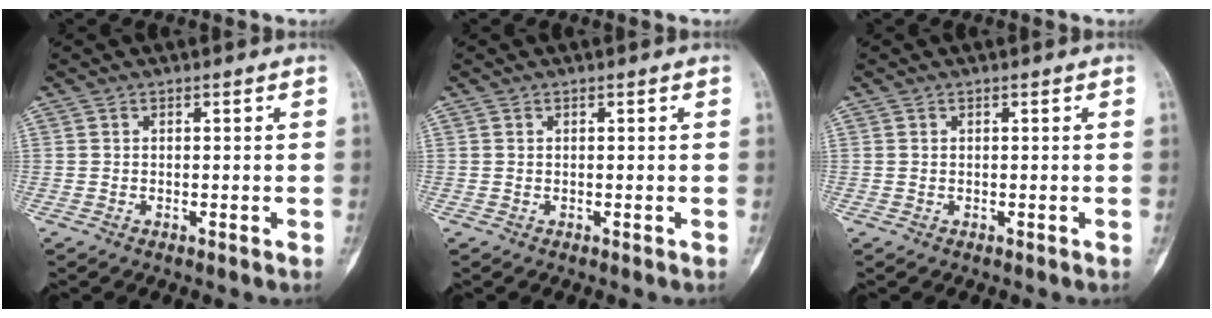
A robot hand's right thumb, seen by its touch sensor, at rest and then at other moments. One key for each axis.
{"total": 0.0}
{"total": 0.0}